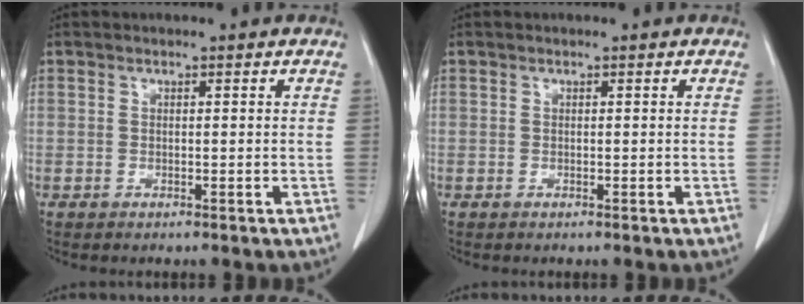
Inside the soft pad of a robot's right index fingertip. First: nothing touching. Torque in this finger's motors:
{"motor_torque": [0.00, 0.00, 0.00, 0.00]}